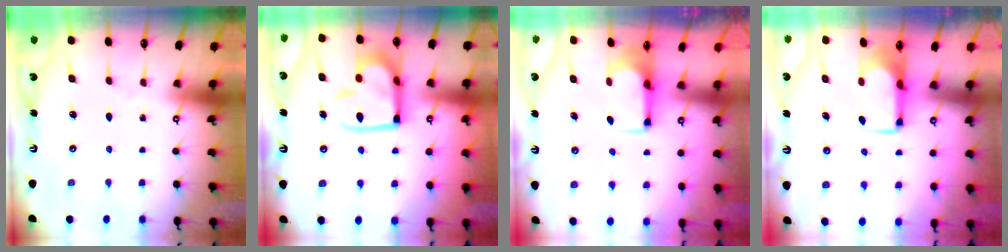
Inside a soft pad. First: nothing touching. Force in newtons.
{"total": 15.4, "press": 15.3, "slide": 1.7}
{"total": 1.8, "press": 1.7, "slide": 0.6}
{"total": 1.9, "press": 1.9, "slide": 0.5}